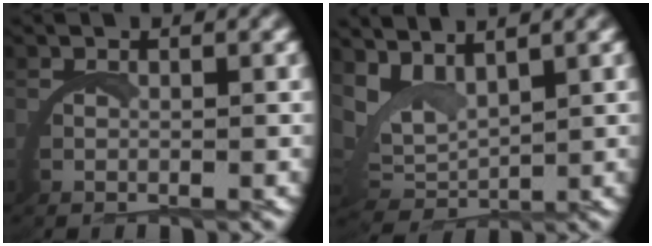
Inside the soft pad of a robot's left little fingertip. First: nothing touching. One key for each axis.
{"total": 5.2, "fx": 2.7, "fy": 3.5, "fz": 2.8, "tx": -0.091, "ty": -0.013, "tz": 0.053}